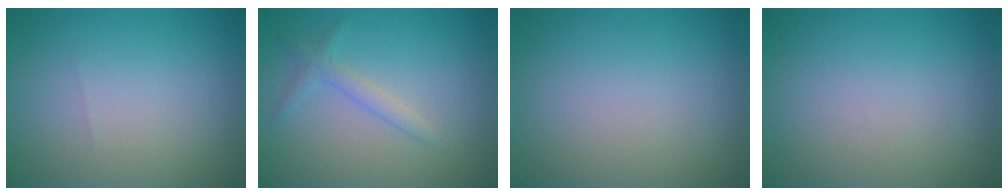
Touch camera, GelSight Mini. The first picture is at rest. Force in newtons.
{"total": 1.7, "press": 1.6, "slide": 0.2}
{"total": 0.0}
{"total": 0.0}